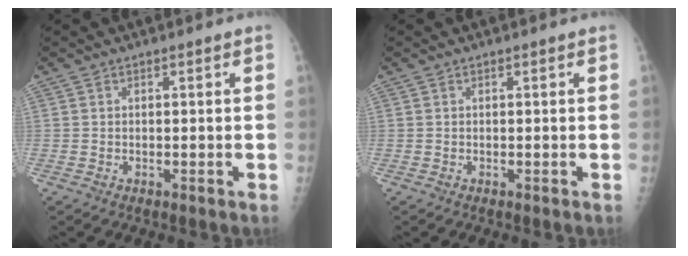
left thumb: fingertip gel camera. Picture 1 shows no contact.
{"total": 0.0}